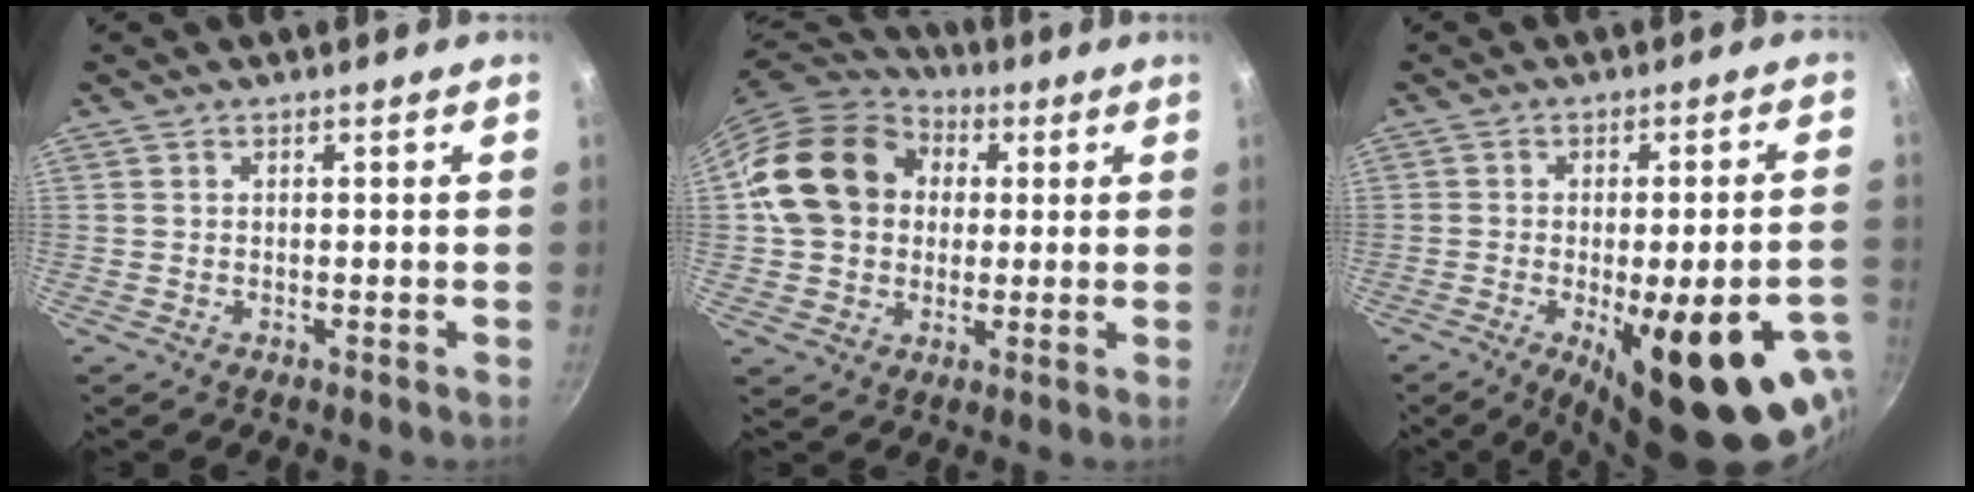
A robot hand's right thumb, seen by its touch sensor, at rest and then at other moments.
{"total": 17.7, "force": [3.1, 14.4, 9.7], "torque": [-0.149, 0.026, 0.046]}
{"total": 21.5, "force": [-8.4, 7.0, 18.5], "torque": [-0.204, 0.007, -0.097]}